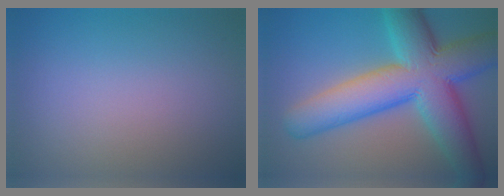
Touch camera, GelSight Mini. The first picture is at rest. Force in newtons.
{"total": 12.5, "press": 12.5, "slide": 0.2}